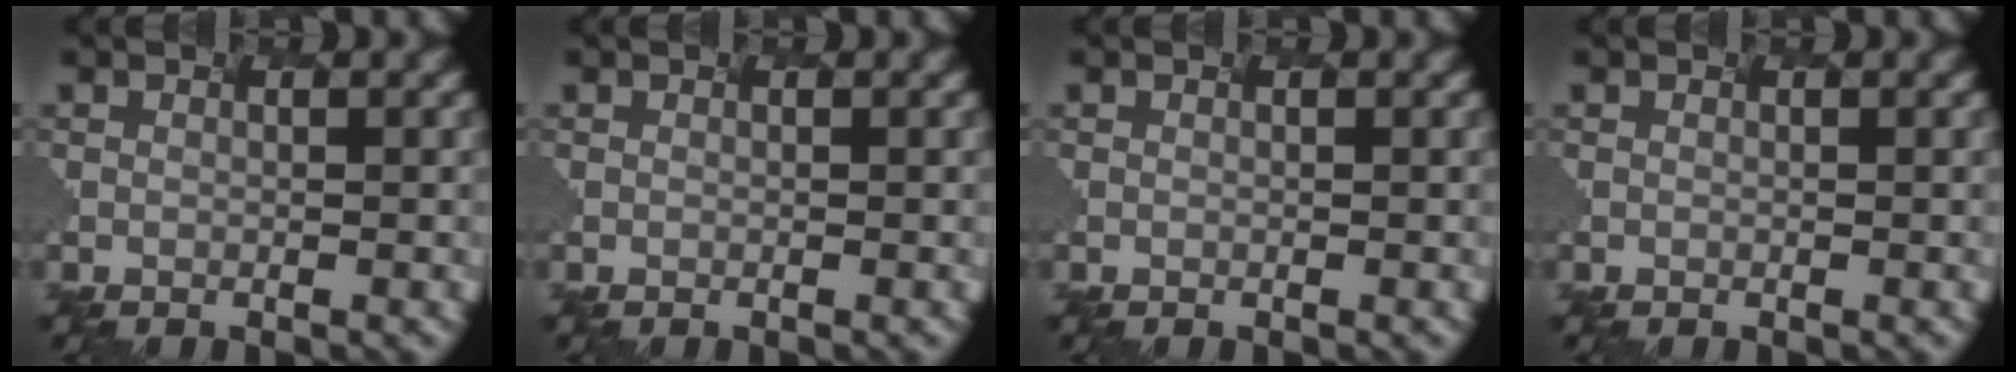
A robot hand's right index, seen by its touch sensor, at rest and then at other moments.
{"total": 0.0}
{"total": 0.0}
{"total": 0.0}